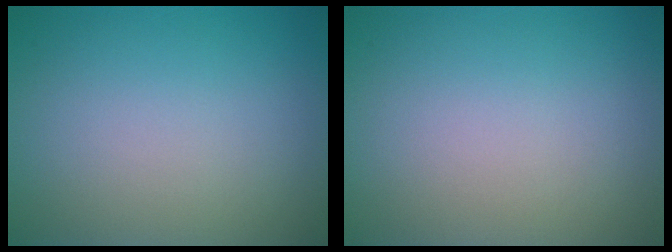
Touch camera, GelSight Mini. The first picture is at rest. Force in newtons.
{"total": 0.0}